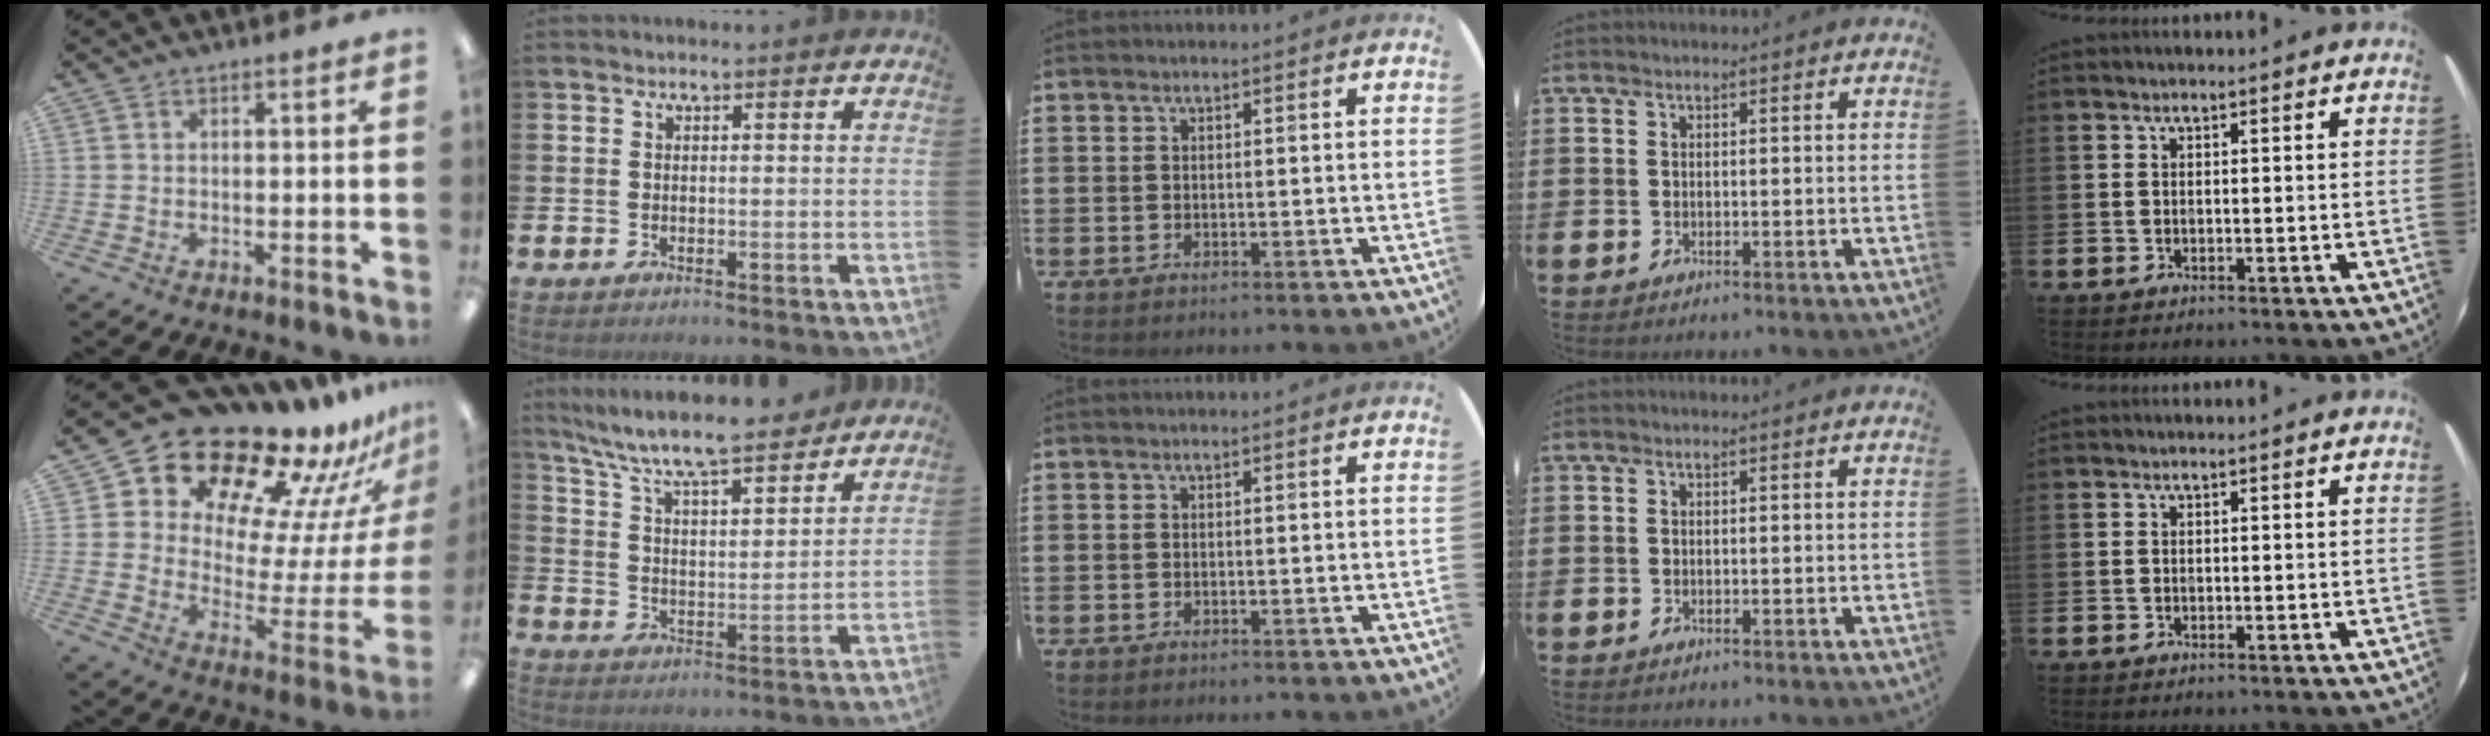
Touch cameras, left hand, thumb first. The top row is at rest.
{"thumb": {"total": 18.0, "force": [16.1, 6.0, 5.2], "torque": [-0.078, -0.150, 0.271]}, "index": {"total": 9.0, "force": [8.3, 1.2, 3.3], "torque": [-0.096, -0.059, 0.142]}}